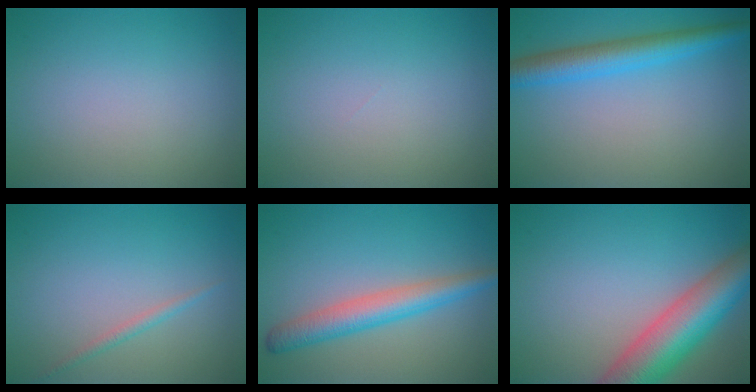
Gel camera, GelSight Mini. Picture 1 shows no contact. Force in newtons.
{"total": 0.0}
{"total": 4.5, "press": 4.5, "slide": 0.2}
{"total": 1.0, "press": 1.0, "slide": 0.1}
{"total": 4.2, "press": 4.2, "slide": 0.1}
{"total": 9.1, "press": 9.1, "slide": 0.5}